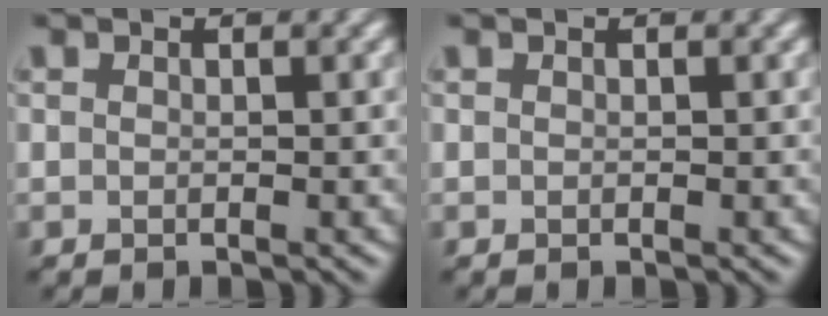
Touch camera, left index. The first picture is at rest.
{"total": 0.0}